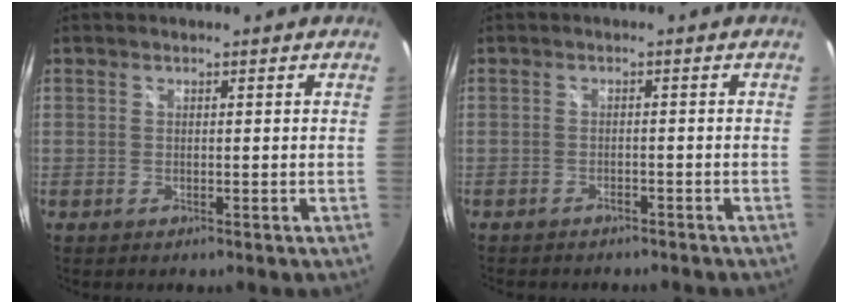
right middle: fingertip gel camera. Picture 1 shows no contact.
{"total": 3.3, "force": [-3.0, 1.2, 1.0], "torque": [-0.029, -0.008, -0.042]}